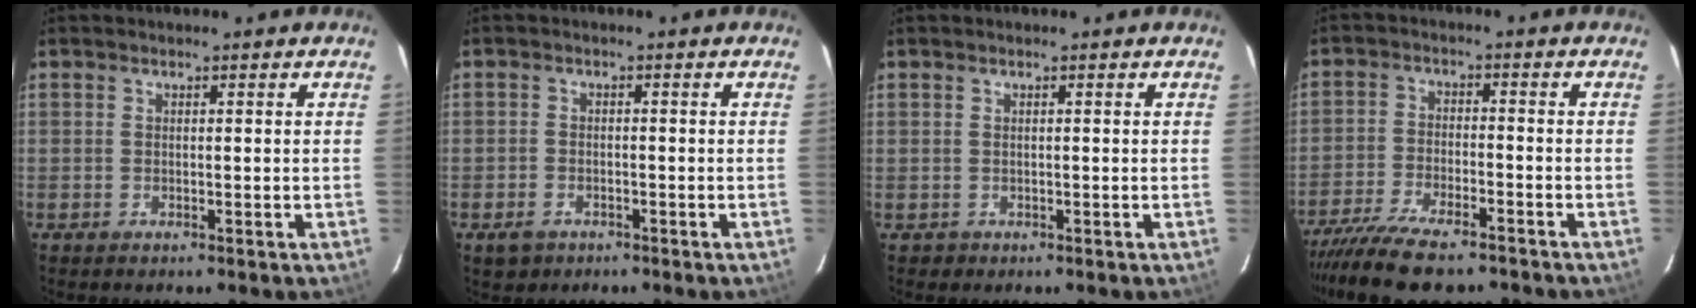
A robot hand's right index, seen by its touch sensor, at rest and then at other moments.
{"total": 3.5, "force": [-2.1, 2.6, 1.1], "torque": [-0.035, 0.004, -0.032]}
{"total": 1.3, "force": [-0.4, 1.2, -0.1], "torque": [0.001, 0.004, -0.001]}
{"total": 12.8, "force": [-10.7, 3.2, 6.2], "torque": [-0.143, -0.025, -0.187]}